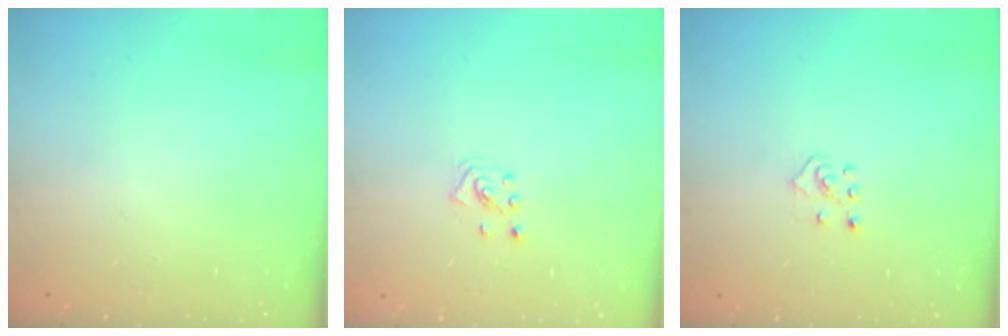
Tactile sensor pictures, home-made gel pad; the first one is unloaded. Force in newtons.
{"total": 2.6, "press": 2.6, "slide": 0.5}
{"total": 2.3, "press": 2.3, "slide": 0.5}